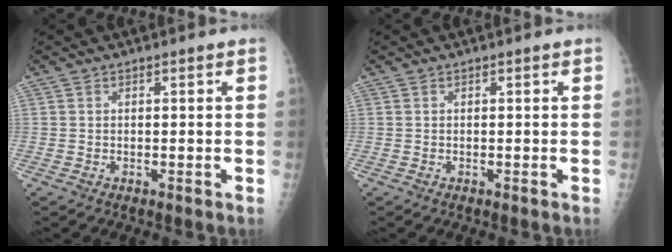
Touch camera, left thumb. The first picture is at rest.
{"total": 0.0}